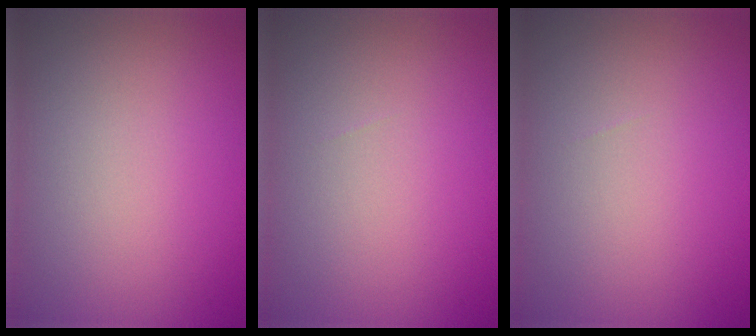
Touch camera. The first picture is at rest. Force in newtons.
{"total": 0.0}
{"total": 0.0}